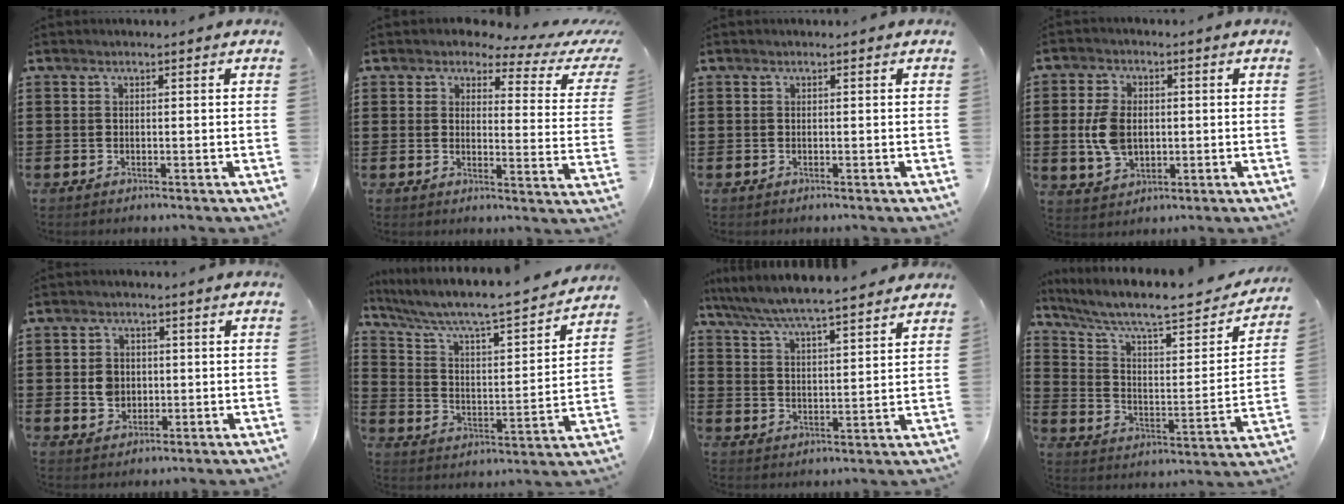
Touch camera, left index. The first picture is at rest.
{"total": 3.4, "force": [2.5, 1.1, 2.1], "torque": [-0.051, -0.012, 0.035]}
{"total": 0.0}
{"total": 6.8, "force": [0.0, 4.4, 5.1], "torque": [-0.129, 0.005, -0.007]}
{"total": 3.7, "force": [0.1, 3.2, 1.9], "torque": [-0.039, 0.005, -0.002]}
{"total": 5.6, "force": [4.7, 0.5, 2.9], "torque": [-0.082, -0.046, 0.071]}
{"total": 6.0, "force": [5.7, -0.2, 2.0], "torque": [-0.064, -0.036, 0.097]}
{"total": 8.1, "force": [6.5, 1.4, 4.7], "torque": [-0.112, -0.049, 0.104]}